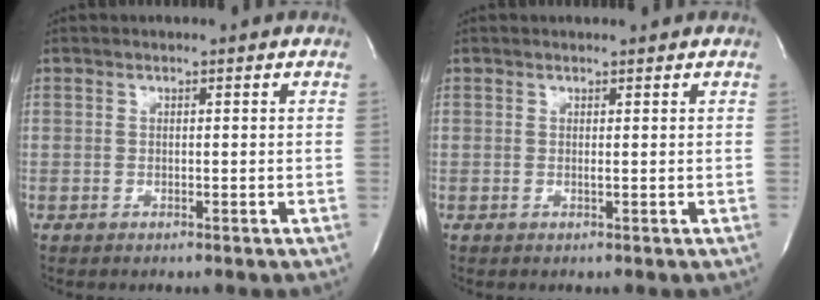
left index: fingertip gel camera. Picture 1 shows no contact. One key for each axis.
{"total": 0.6, "fx": 0.5, "fy": -0.1, "fz": 0.4, "tx": -0.009, "ty": -0.003, "tz": 0.005}